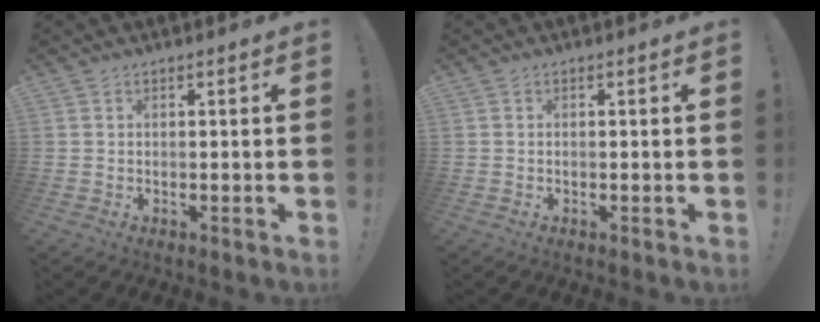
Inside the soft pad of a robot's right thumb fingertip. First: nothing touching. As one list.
[{"total": 0.0}]